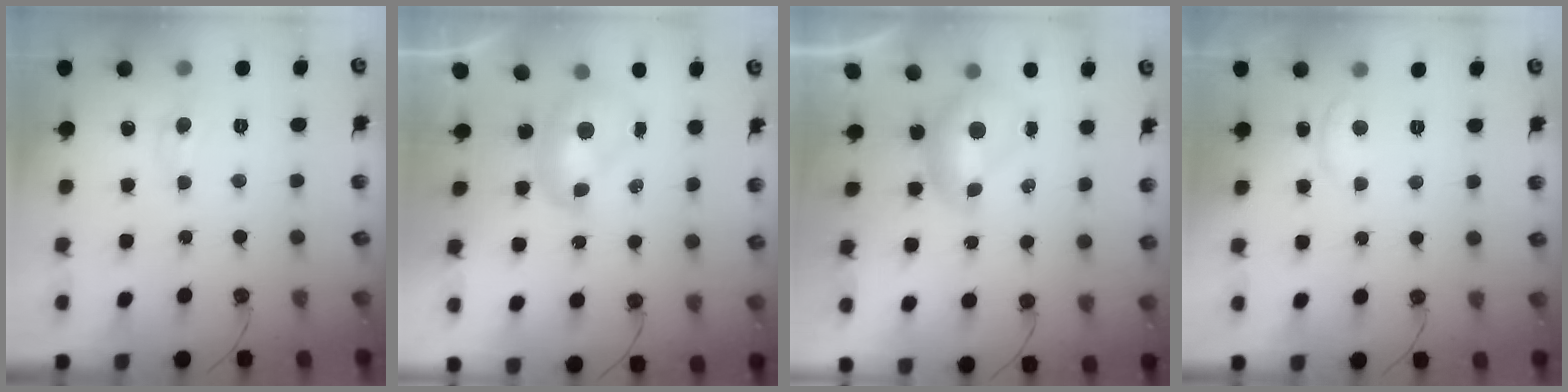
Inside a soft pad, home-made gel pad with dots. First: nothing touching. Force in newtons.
{"total": 2.2, "press": 2.2, "slide": 0.3}
{"total": 0.6, "press": 0.5, "slide": 0.3}
{"total": 0.9, "press": 0.8, "slide": 0.4}